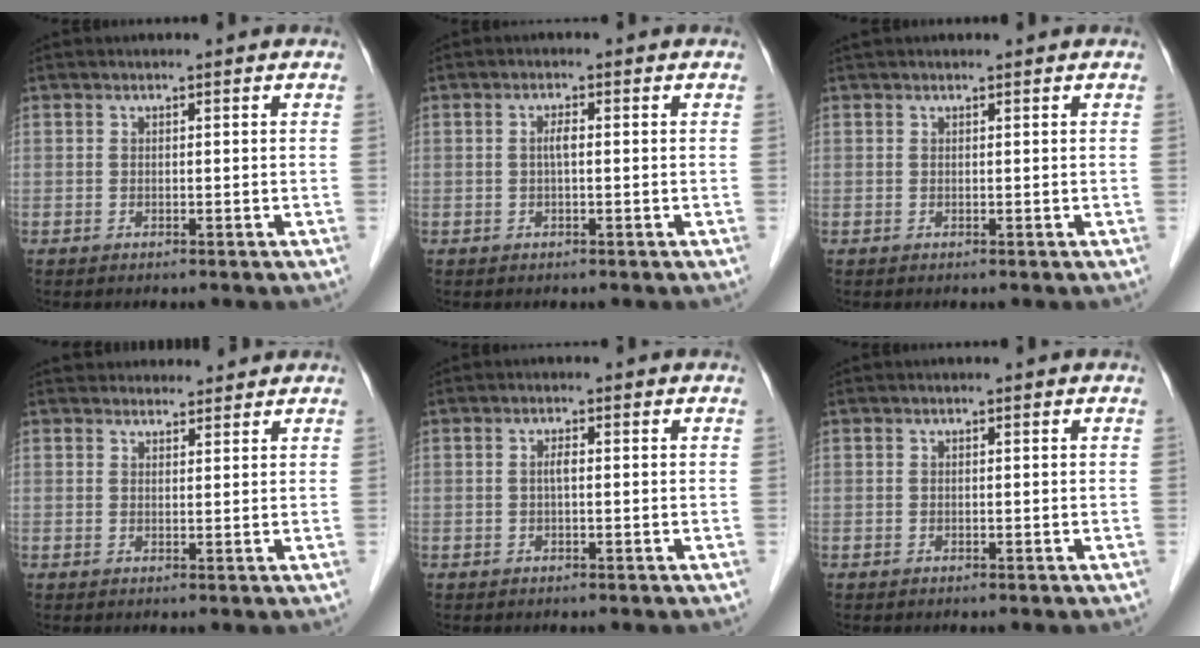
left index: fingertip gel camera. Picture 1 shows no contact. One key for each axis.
{"total": 1.5, "fx": -0.4, "fy": 0.2, "fz": 1.5, "tx": -0.029, "ty": 0.000, "tz": -0.008}
{"total": 1.0, "fx": 0.9, "fy": 0.1, "fz": 0.3, "tx": -0.006, "ty": 0.020, "tz": 0.017}
{"total": 6.4, "fx": 6.0, "fy": 1.7, "fz": 0.9, "tx": 0.004, "ty": 0.022, "tz": 0.074}
{"total": 1.2, "fx": -0.4, "fy": 0.2, "fz": 1.2, "tx": -0.023, "ty": -0.001, "tz": -0.009}
{"total": 0.0}